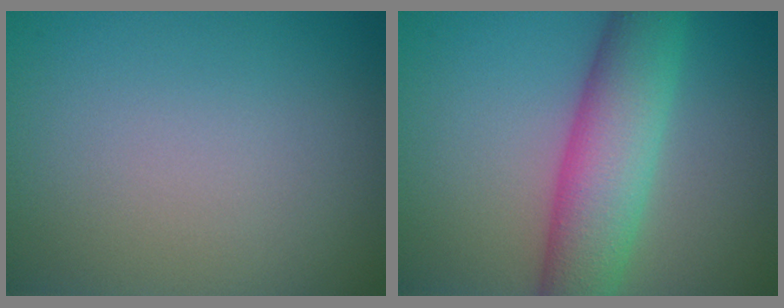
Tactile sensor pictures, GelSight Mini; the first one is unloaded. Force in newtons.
{"total": 7.1, "press": 7.1, "slide": 0.2}